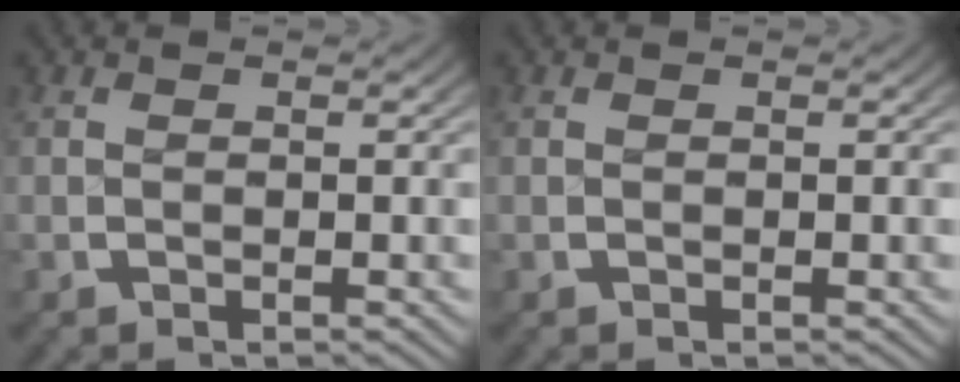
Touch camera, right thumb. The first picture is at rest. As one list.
[{"total": 0.0}]